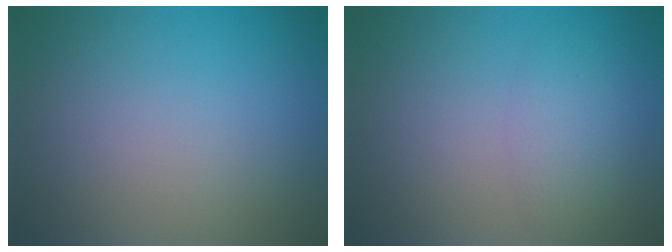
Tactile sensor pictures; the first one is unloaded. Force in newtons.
{"total": 2.2, "press": 2.2, "slide": 0.1}